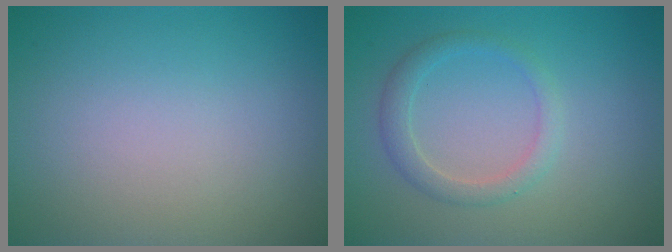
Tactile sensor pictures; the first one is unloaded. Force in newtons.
{"total": 2.1, "press": 2.1, "slide": 0.2}